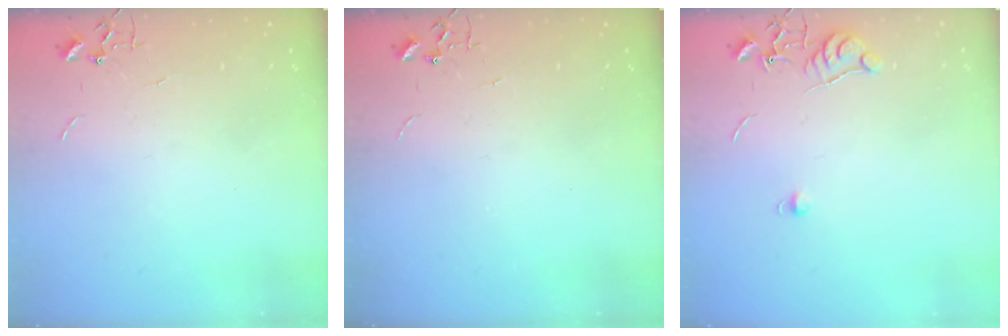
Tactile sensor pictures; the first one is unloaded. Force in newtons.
{"total": 0.0}
{"total": 6.5, "press": 6.4, "slide": 0.6}